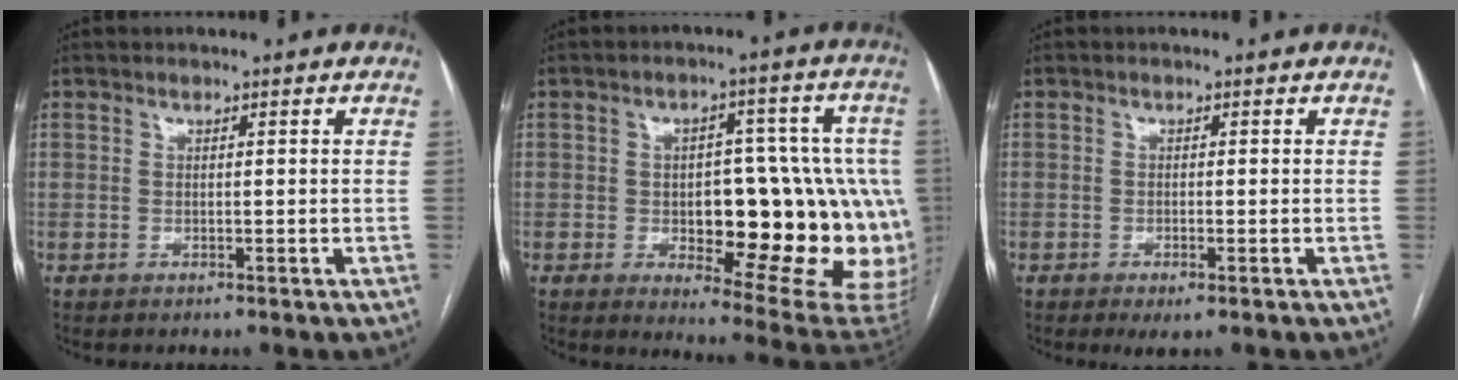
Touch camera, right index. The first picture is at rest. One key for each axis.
{"total": 22.1, "fx": -2.1, "fy": 8.0, "fz": 20.5, "tx": -0.177, "ty": 0.030, "tz": 0.003}
{"total": 2.1, "fx": -1.1, "fy": 0.4, "fz": 1.8, "tx": -0.027, "ty": -0.003, "tz": -0.014}